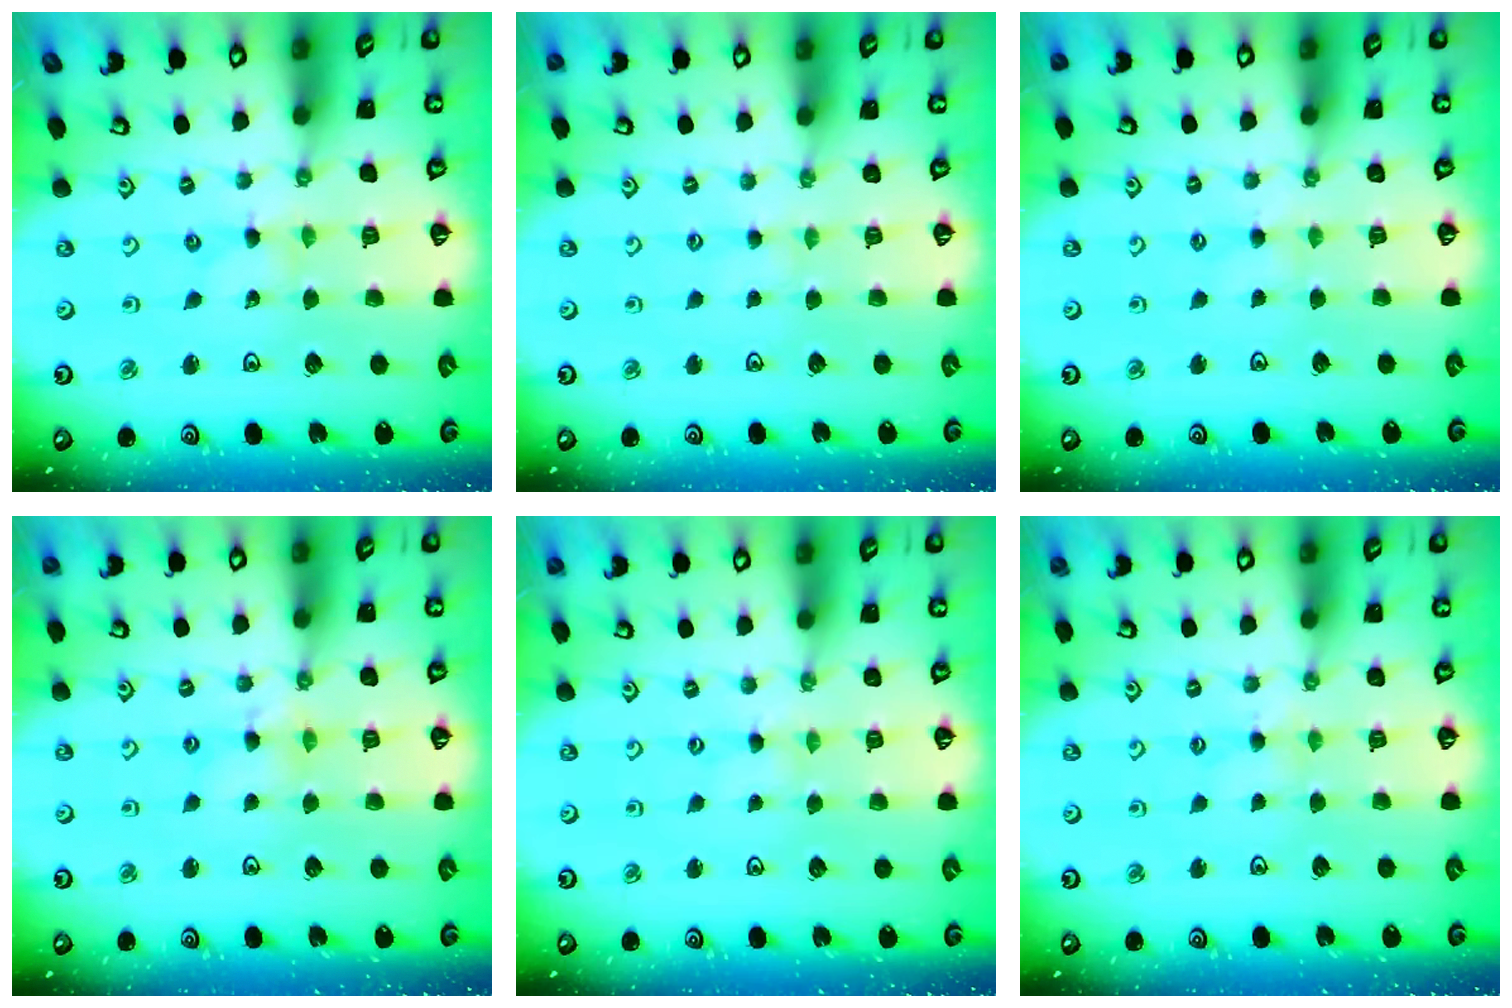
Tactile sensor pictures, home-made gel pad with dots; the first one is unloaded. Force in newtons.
{"total": 1.2, "press": 1.2, "slide": 0.2}
{"total": 1.1, "press": 1.1, "slide": 0.4}
{"total": 3.6, "press": 3.6, "slide": 0.3}
{"total": 0.0}
{"total": 1.7, "press": 1.7, "slide": 0.4}